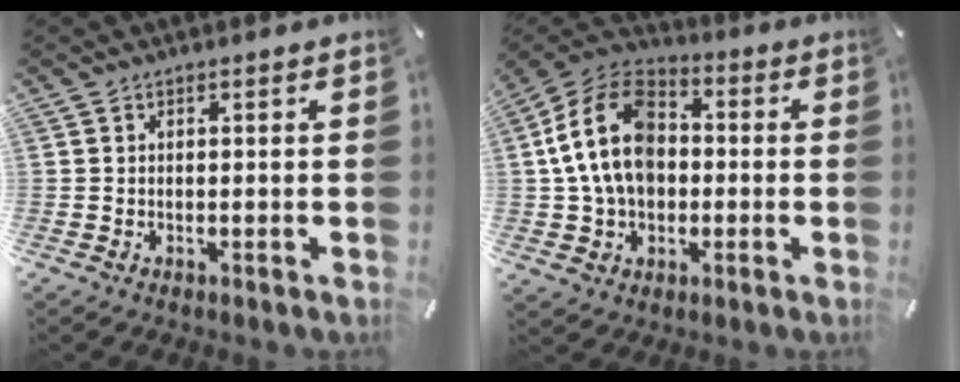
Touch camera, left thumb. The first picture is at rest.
{"total": 16.3, "force": [0.3, 12.6, 10.2], "torque": [-0.229, 0.021, 0.007]}